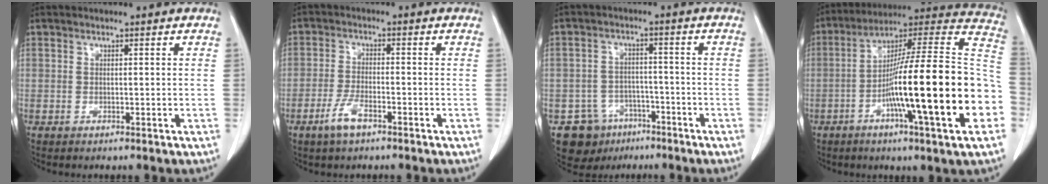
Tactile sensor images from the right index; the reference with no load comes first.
{"total": 4.3, "force": [-2.8, 1.1, 3.2], "torque": [-0.069, -0.002, -0.053]}
{"total": 8.1, "force": [-4.8, 6.4, 0.9], "torque": [-0.015, 0.018, -0.067]}
{"total": 26.5, "force": [-6.5, 0.8, 25.7], "torque": [-0.325, -0.001, -0.116]}